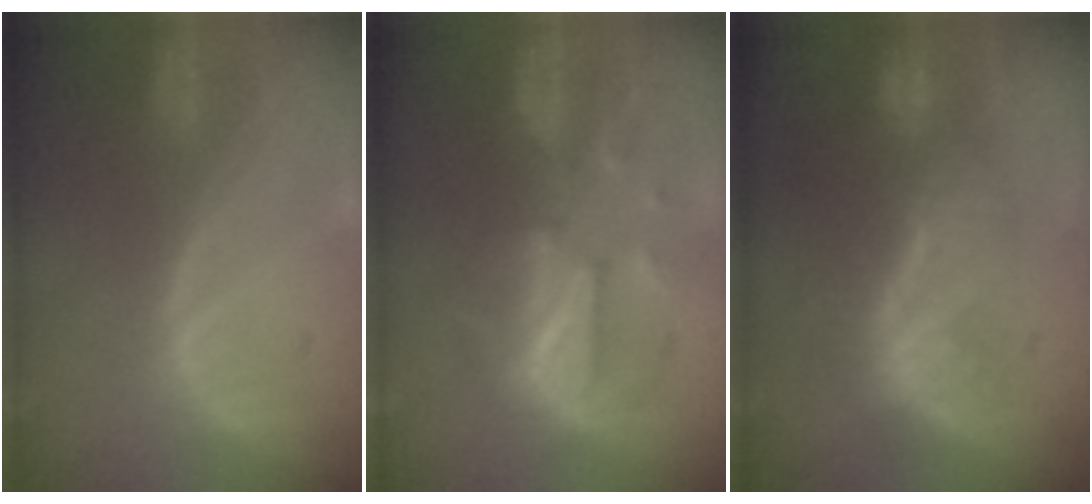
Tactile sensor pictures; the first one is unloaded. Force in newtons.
{"total": 8.0, "press": 8.0, "slide": 0.6}
{"total": 8.4, "press": 8.0, "slide": 2.4}